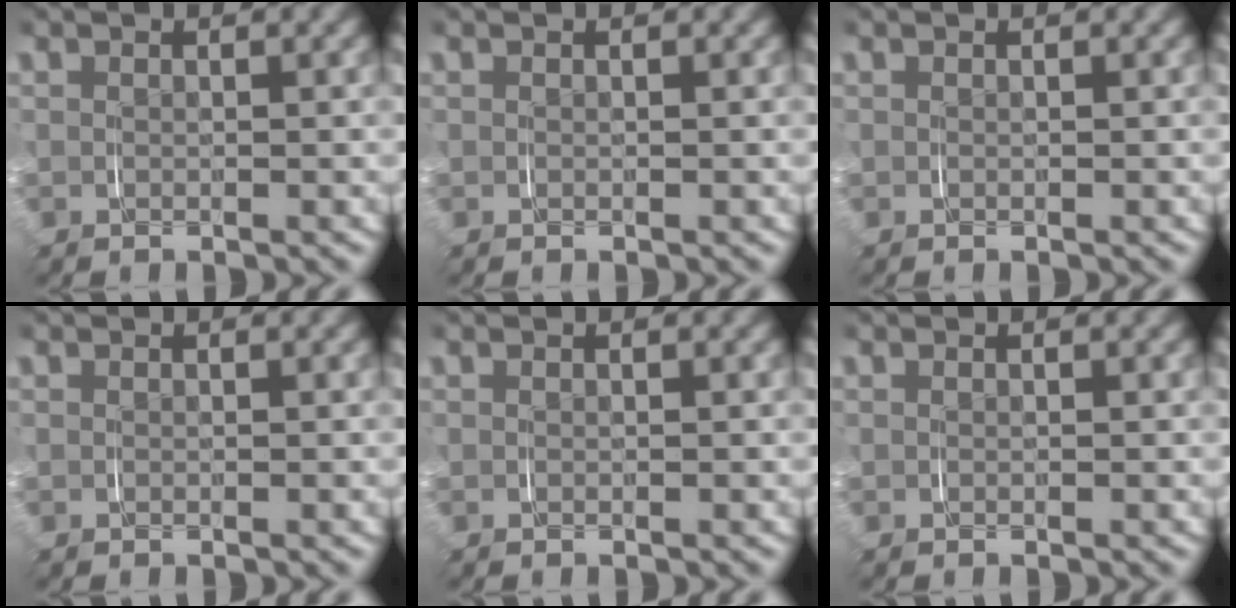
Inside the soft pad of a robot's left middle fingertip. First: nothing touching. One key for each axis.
{"total": 0.0}
{"total": 0.0}
{"total": 0.0}
{"total": 0.0}
{"total": 0.0}